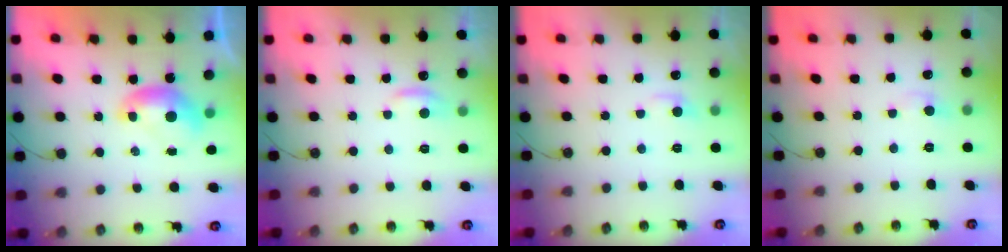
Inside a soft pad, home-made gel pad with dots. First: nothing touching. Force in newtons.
{"total": 0.6, "press": 0.2, "slide": 0.6}
{"total": 0.9, "press": 0.4, "slide": 0.8}
{"total": 1.9, "press": 1.7, "slide": 0.8}